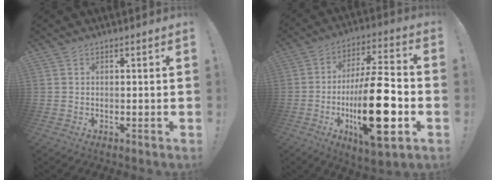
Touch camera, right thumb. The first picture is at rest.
{"total": 24.3, "force": [-5.5, 7.5, 22.5], "torque": [-0.378, 0.011, -0.087]}